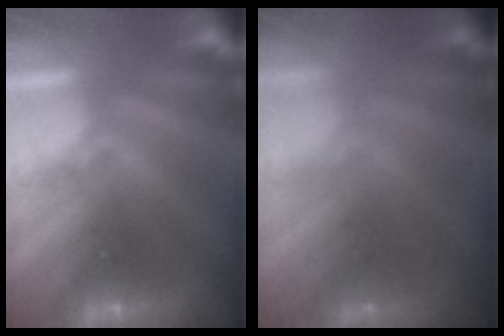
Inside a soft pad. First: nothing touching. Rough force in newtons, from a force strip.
{"total": 7.8}